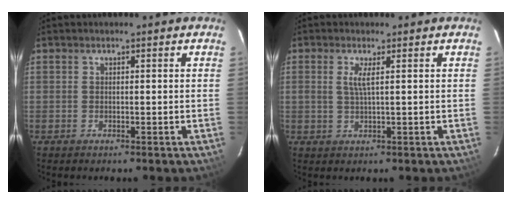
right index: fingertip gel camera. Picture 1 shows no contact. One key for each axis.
{"total": 2.3, "fx": 0.7, "fy": 0.0, "fz": 2.2, "tx": -0.046, "ty": -0.001, "tz": 0.013}